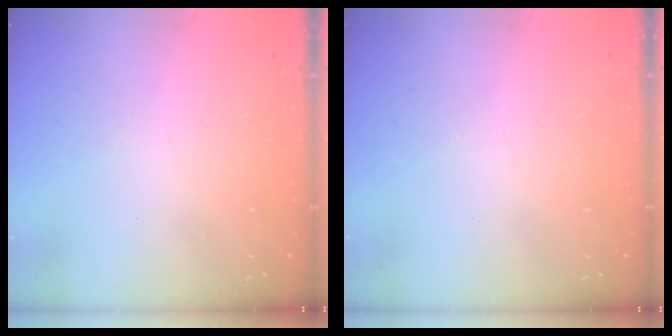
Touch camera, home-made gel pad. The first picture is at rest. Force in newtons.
{"total": 0.0}